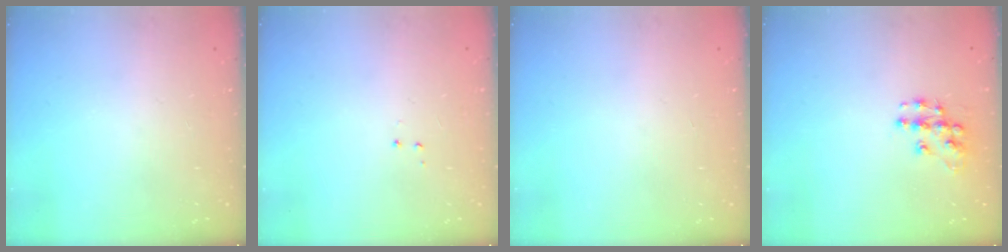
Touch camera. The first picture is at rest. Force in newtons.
{"total": 4.0, "press": 4.0, "slide": 0.4}
{"total": 0.0}
{"total": 9.7, "press": 9.7, "slide": 0.7}